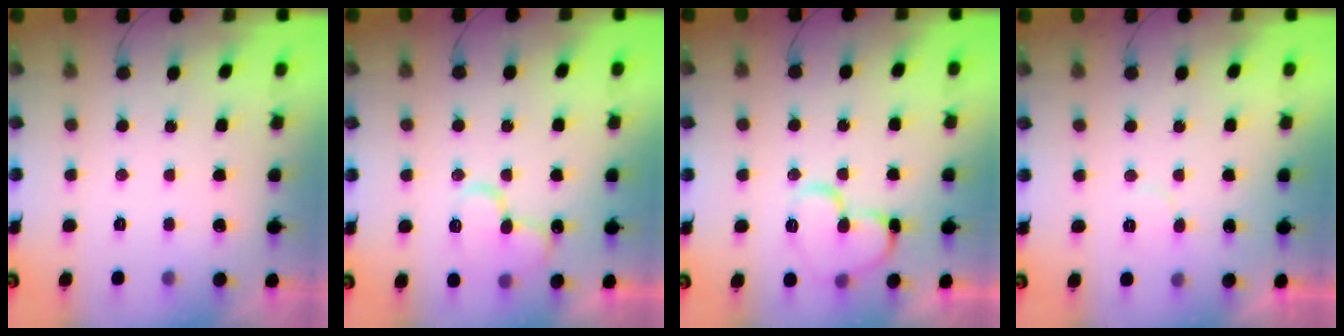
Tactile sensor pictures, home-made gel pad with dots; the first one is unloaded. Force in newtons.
{"total": 12.8, "press": 12.7, "slide": 1.6}
{"total": 12.8, "press": 12.7, "slide": 1.7}
{"total": 3.9, "press": 3.9, "slide": 0.3}